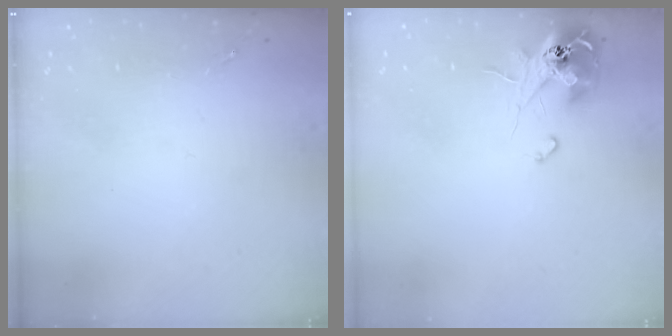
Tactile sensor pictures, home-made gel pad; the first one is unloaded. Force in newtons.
{"total": 12.7, "press": 12.6, "slide": 1.5}